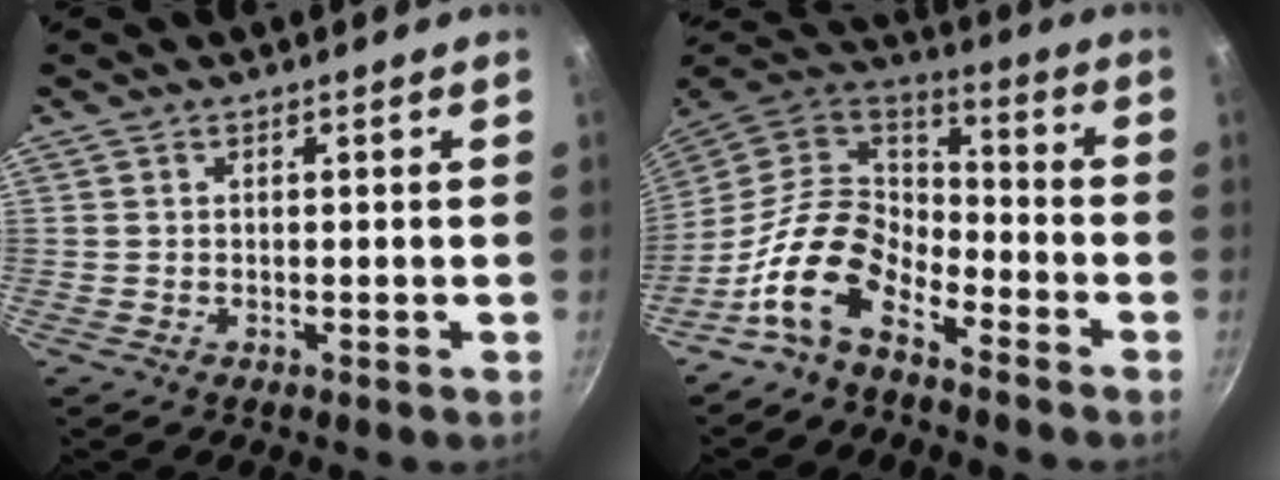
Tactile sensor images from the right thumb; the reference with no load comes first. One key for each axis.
{"total": 13.6, "fx": -8.1, "fy": 7.6, "fz": 7.9, "tx": -0.129, "ty": 0.075, "tz": -0.180}